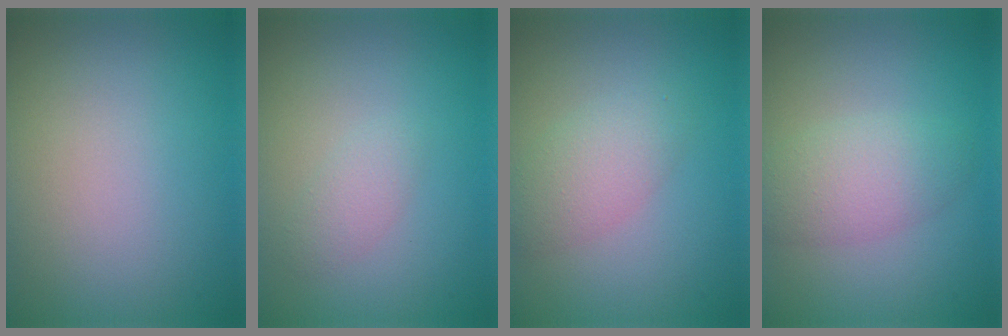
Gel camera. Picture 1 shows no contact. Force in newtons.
{"total": 1.3, "press": 1.3, "slide": 0.1}
{"total": 2.8, "press": 2.8, "slide": 0.1}
{"total": 3.3, "press": 3.3, "slide": 0.1}